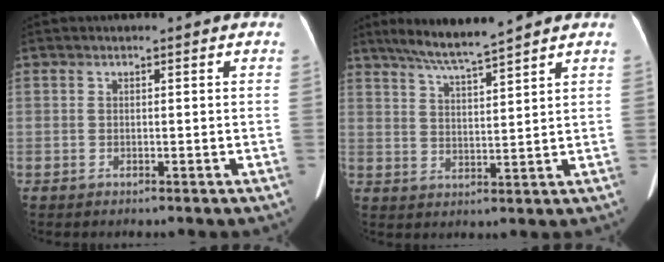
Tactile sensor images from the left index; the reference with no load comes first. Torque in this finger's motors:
{"motor_torque": [0.25, -1.42, 0.01, 0.07]}